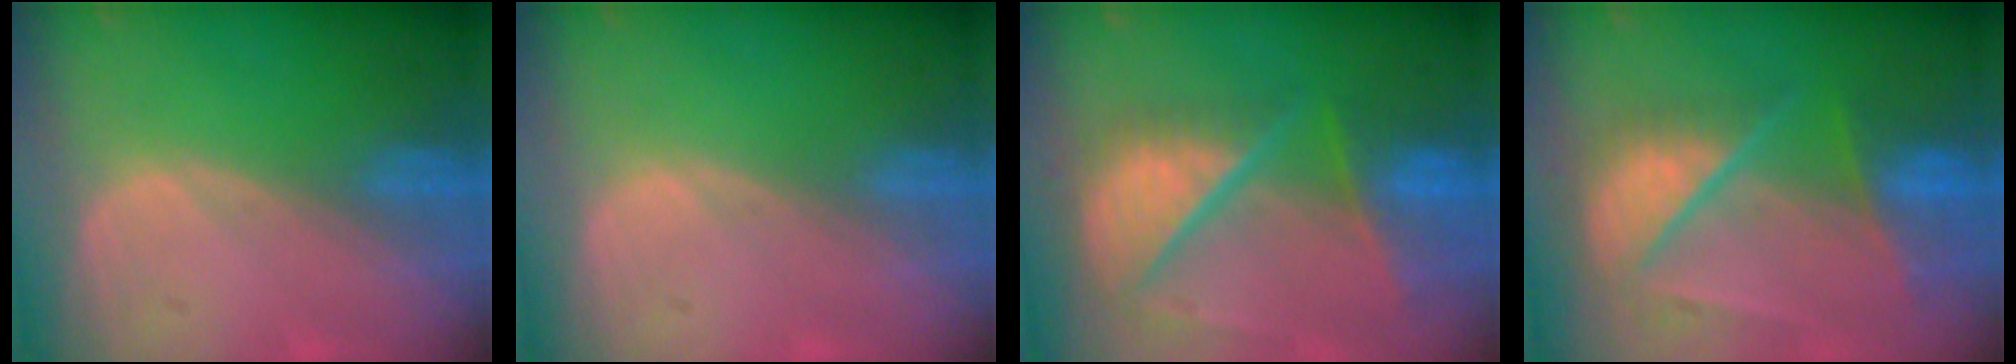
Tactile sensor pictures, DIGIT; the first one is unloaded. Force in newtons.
{"total": 0.0}
{"total": 11.3, "press": 9.5, "slide": 6.3}
{"total": 9.4, "press": 8.2, "slide": 4.5}